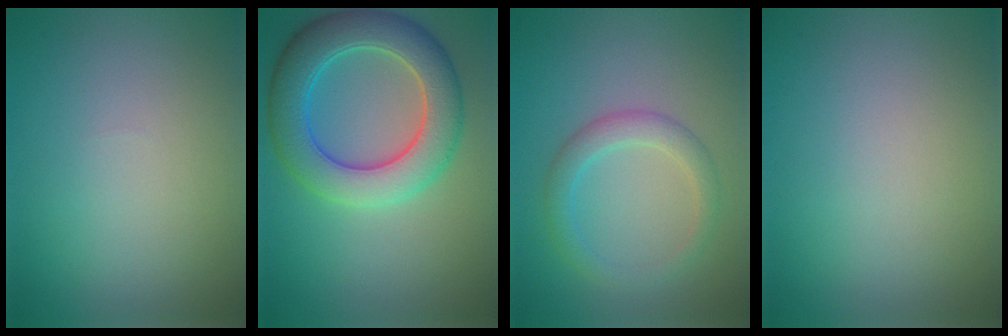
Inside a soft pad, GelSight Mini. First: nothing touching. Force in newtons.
{"total": 7.7, "press": 7.7, "slide": 0.2}
{"total": 2.7, "press": 2.7, "slide": 0.1}
{"total": 0.0}